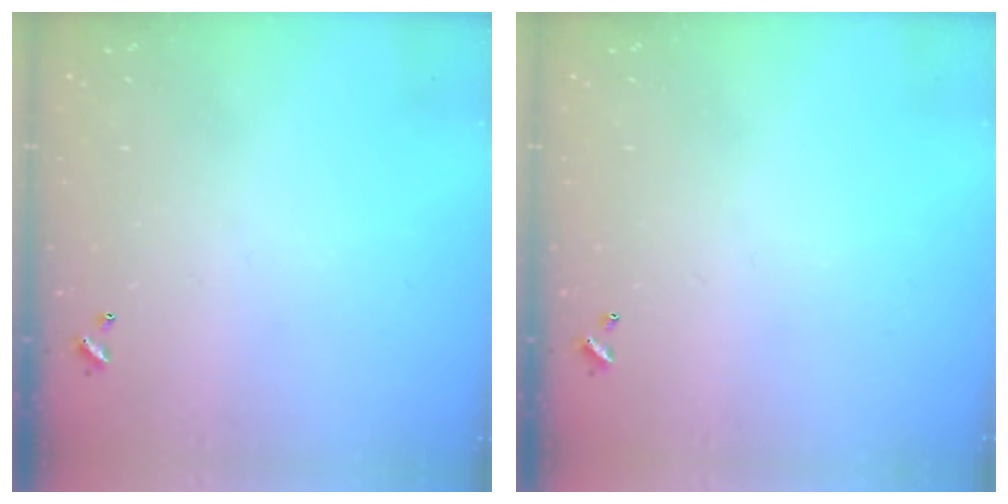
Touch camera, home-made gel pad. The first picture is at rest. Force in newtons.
{"total": 0.0}